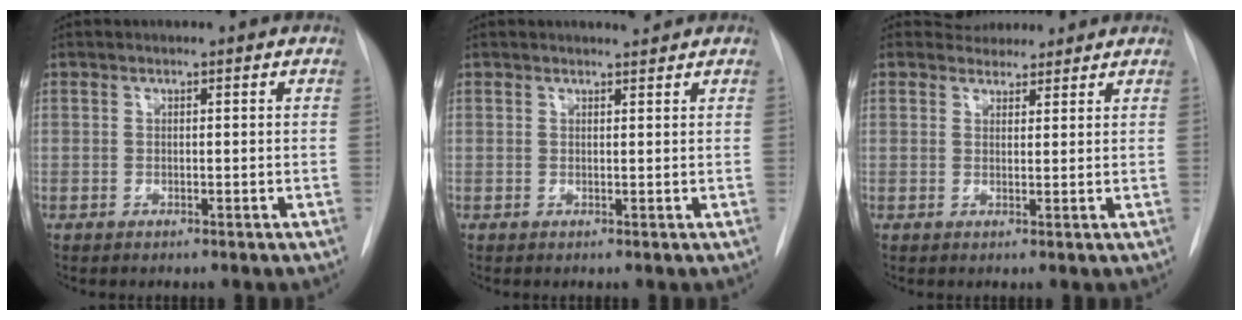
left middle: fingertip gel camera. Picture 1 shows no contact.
{"total": 1.1, "force": [1.1, -0.2, 0.0], "torque": [-0.002, -0.008, 0.017]}
{"total": 4.0, "force": [3.6, 1.6, 0.0], "torque": [0.005, 0.008, 0.047]}